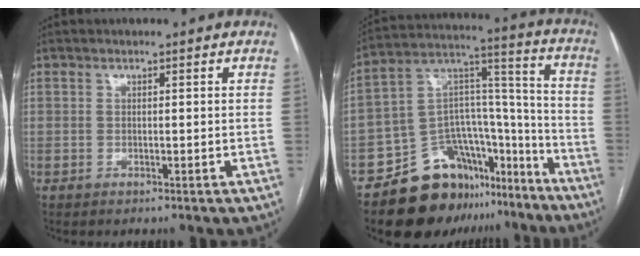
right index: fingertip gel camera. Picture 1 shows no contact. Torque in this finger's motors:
{"motor_torque": [-0.12, -0.02, -0.40, -0.21]}